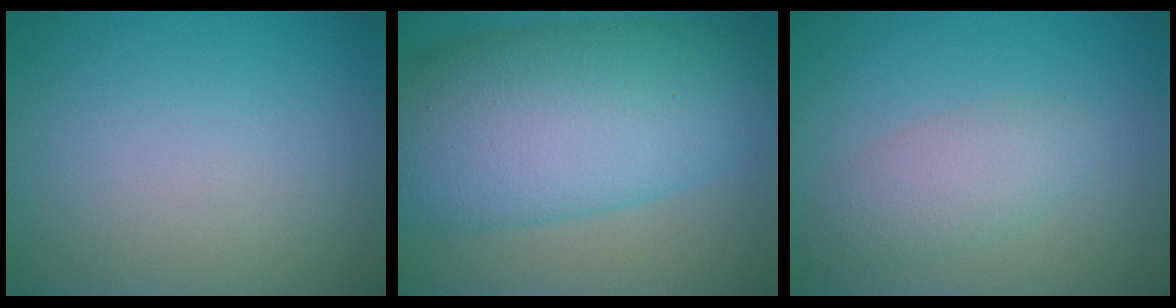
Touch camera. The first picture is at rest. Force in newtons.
{"total": 13.4, "press": 13.4, "slide": 0.2}
{"total": 3.0, "press": 3.0, "slide": 0.2}